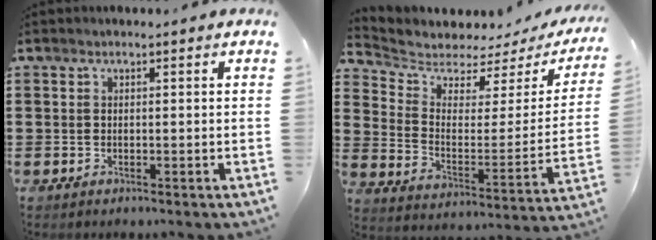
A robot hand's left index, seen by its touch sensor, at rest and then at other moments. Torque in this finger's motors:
{"motor_torque": [0.87, -1.26, 0.06, -0.02]}